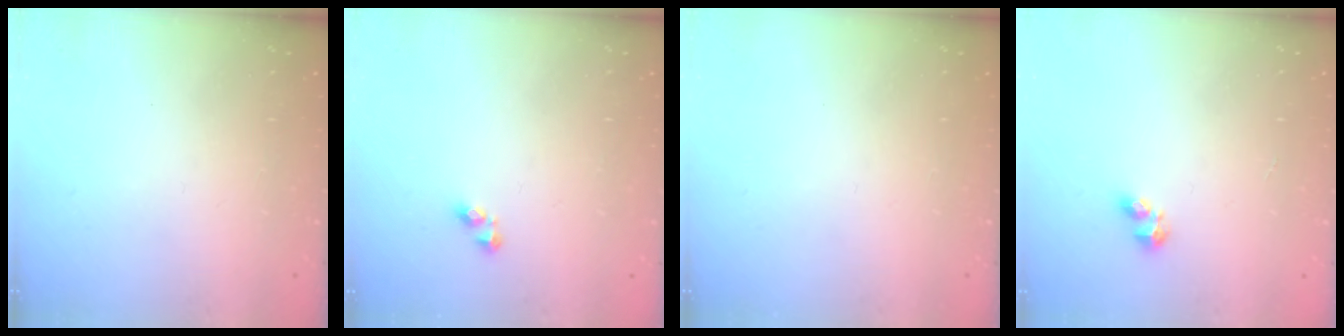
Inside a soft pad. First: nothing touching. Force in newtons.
{"total": 2.7, "press": 2.7, "slide": 0.4}
{"total": 0.0}
{"total": 2.1, "press": 2.0, "slide": 0.8}